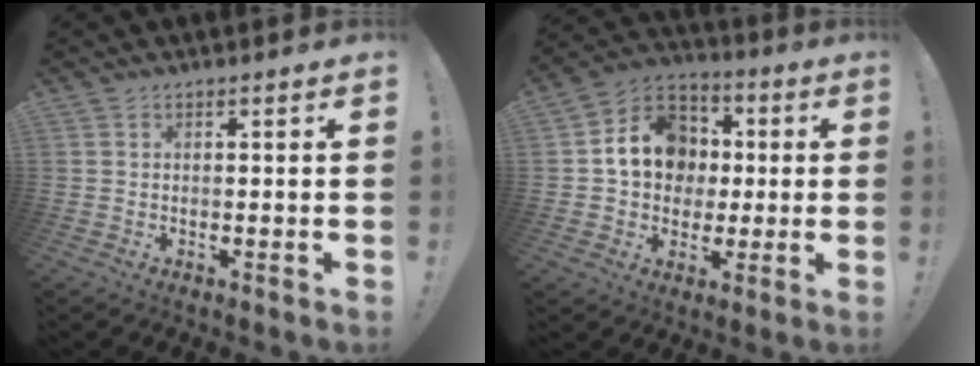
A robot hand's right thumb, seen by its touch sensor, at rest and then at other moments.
{"total": 14.9, "force": [1.6, 12.9, 7.3], "torque": [-0.083, 0.008, 0.041]}